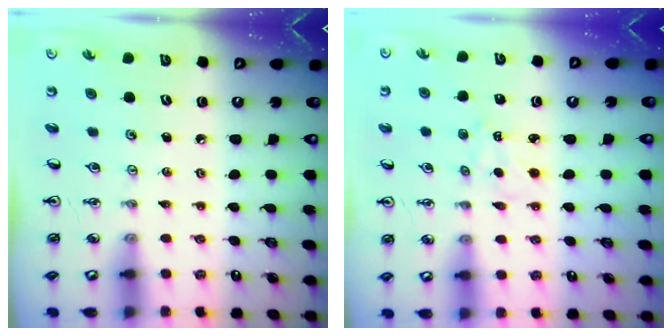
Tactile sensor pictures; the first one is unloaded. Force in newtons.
{"total": 3.6, "press": 3.6, "slide": 0.5}